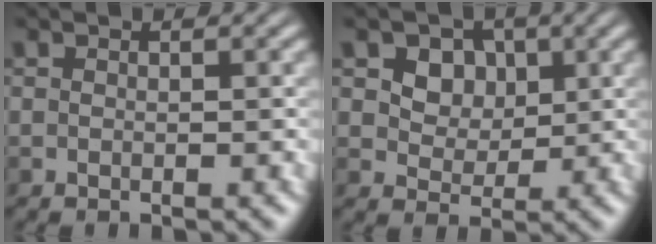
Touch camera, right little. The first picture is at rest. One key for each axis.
{"total": 2.9, "fx": 0.6, "fy": 2.5, "fz": 1.4, "tx": -0.028, "ty": -0.007, "tz": 0.005}